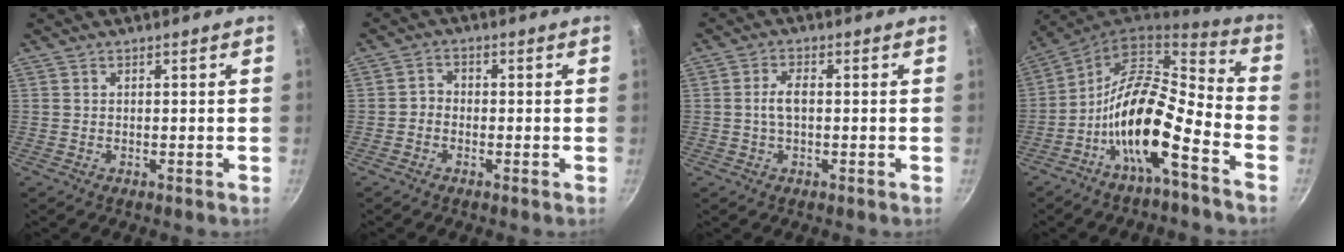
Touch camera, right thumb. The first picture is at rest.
{"total": 2.2, "force": [-1.0, 1.7, 0.9], "torque": [-0.011, 0.016, -0.025]}
{"total": 3.7, "force": [-0.1, 1.8, 3.2], "torque": [-0.065, 0.012, -0.004]}
{"total": 15.7, "force": [-7.2, 5.2, 12.9], "torque": [-0.225, 0.075, -0.148]}